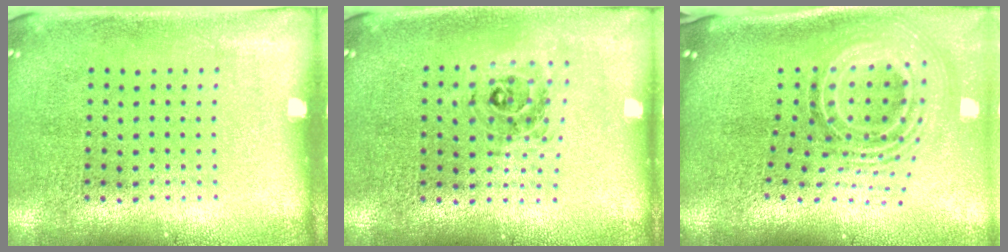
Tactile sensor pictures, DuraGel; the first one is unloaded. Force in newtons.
{"total": 0.8, "press": 0.8, "slide": 0.1}
{"total": 2.4, "press": 1.6, "slide": 1.7}